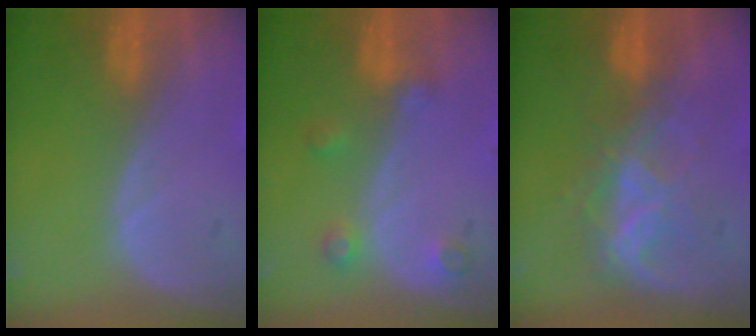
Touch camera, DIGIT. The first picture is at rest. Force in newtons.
{"total": 3.5, "press": 3.1, "slide": 1.5}
{"total": 6.8, "press": 6.0, "slide": 3.3}